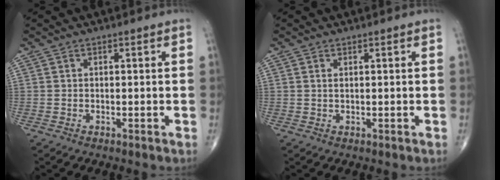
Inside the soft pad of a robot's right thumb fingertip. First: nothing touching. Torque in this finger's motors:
{"motor_torque": [-0.26, 0.16, -0.22, 0.04, 0.00]}